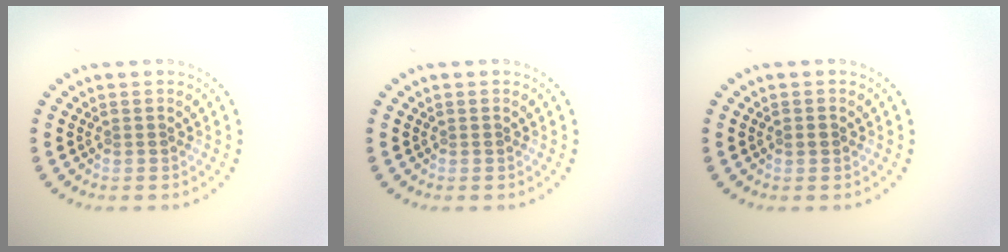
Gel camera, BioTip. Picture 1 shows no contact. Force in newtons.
{"total": 0.0}
{"total": 1.0, "press": 1.0, "slide": 0.1}